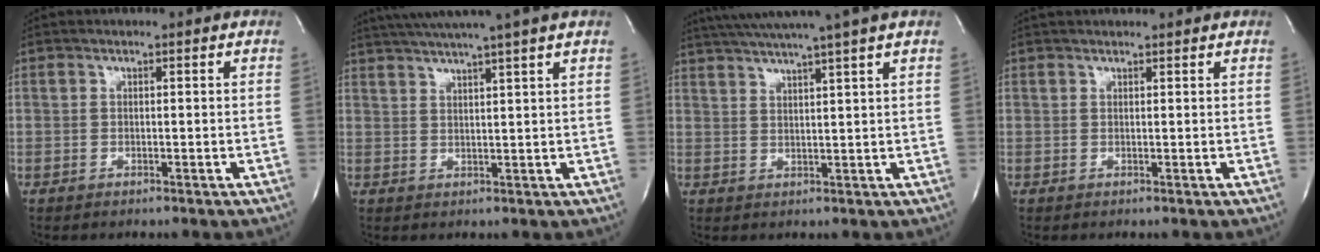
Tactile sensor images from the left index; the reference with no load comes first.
{"total": 11.4, "force": [9.6, -1.9, 5.8], "torque": [-0.101, 0.006, 0.133]}
{"total": 13.3, "force": [11.4, -2.0, 6.7], "torque": [-0.116, -0.002, 0.159]}
{"total": 4.2, "force": [4.0, 0.5, 1.2], "torque": [-0.015, 0.033, 0.053]}